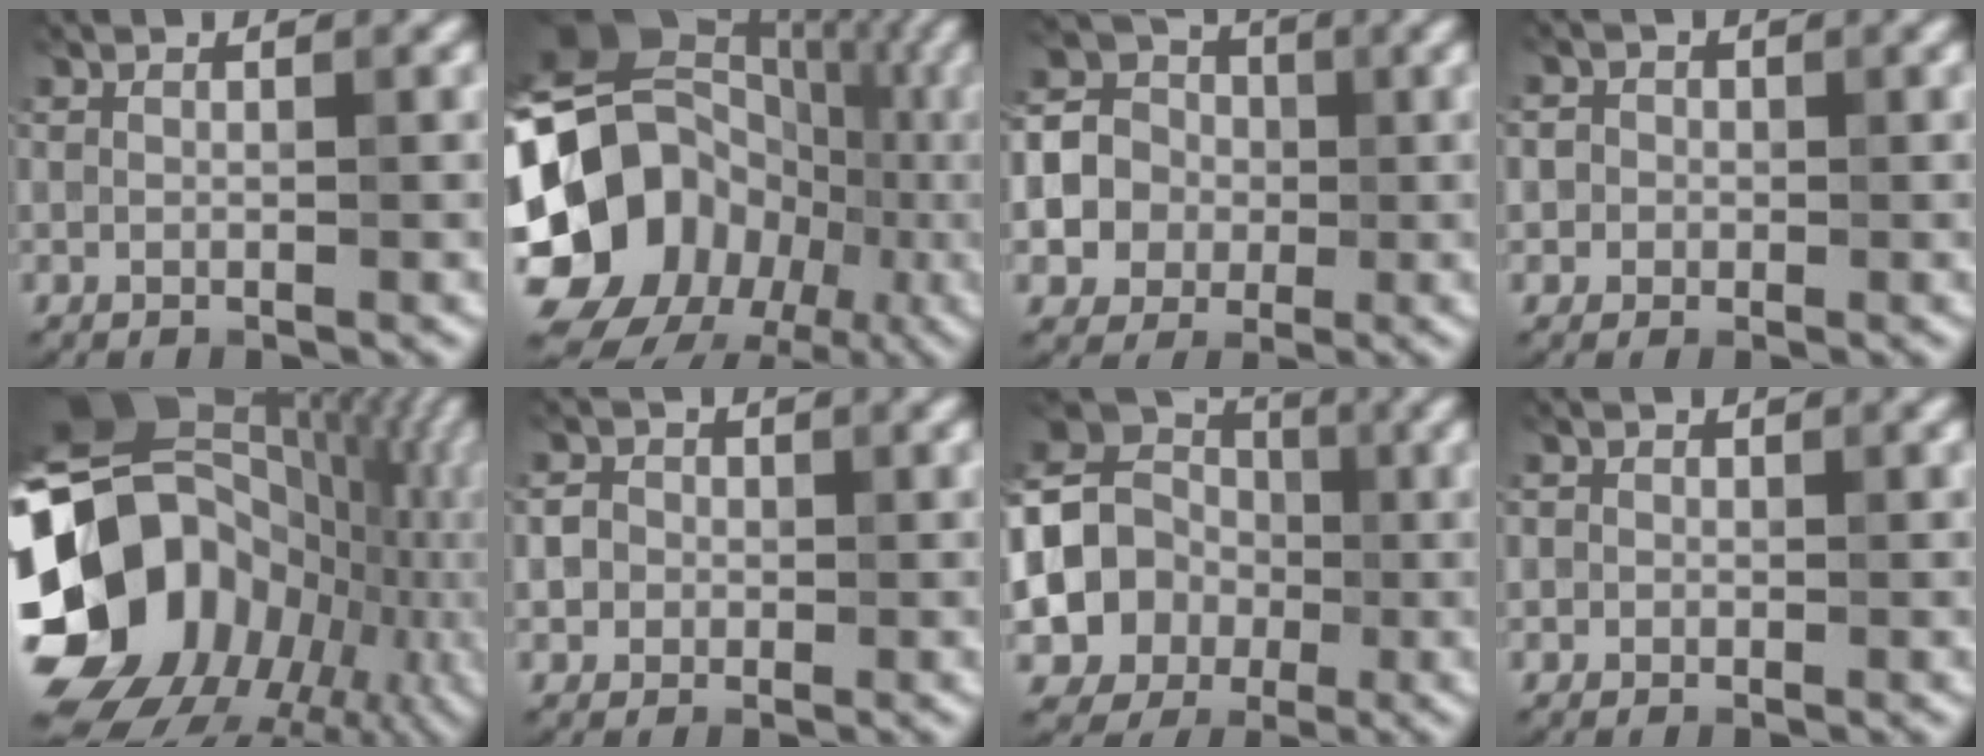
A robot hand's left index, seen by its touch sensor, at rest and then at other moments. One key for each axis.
{"total": 20.0, "fx": -3.9, "fy": 16.9, "fz": 10.0, "tx": -0.206, "ty": 0.012, "tz": -0.077}
{"total": 9.1, "fx": -0.1, "fy": 8.4, "fz": 3.5, "tx": -0.095, "ty": 0.026, "tz": -0.038}
{"total": 2.6, "fx": 0.5, "fy": 2.4, "fz": 0.7, "tx": 0.014, "ty": 0.010, "tz": -0.010}
{"total": 19.6, "fx": -2.7, "fy": 15.5, "fz": 11.7, "tx": -0.260, "ty": -0.014, "tz": -0.025}
{"total": 2.6, "fx": 0.1, "fy": 2.4, "fz": 1.0, "tx": 0.007, "ty": 0.011, "tz": -0.016}
{"total": 9.4, "fx": -1.6, "fy": 8.4, "fz": 4.0, "tx": -0.061, "ty": -0.011, "tz": -0.058}
{"total": 1.1, "fx": 0.2, "fy": 1.1, "fz": 0.2, "tx": 0.010, "ty": -0.001, "tz": -0.007}